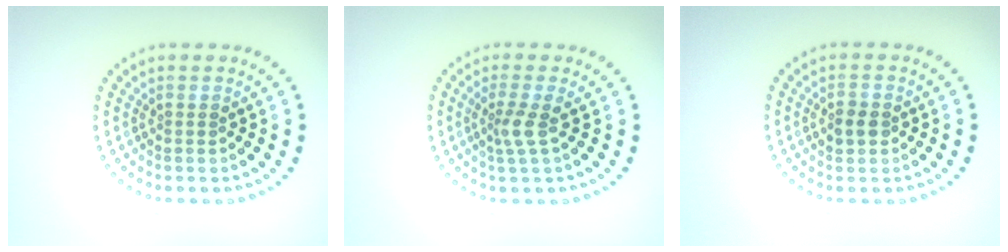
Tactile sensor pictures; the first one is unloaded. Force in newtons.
{"total": 1.9, "press": 1.3, "slide": 1.4}
{"total": 1.8, "press": 1.7, "slide": 0.2}